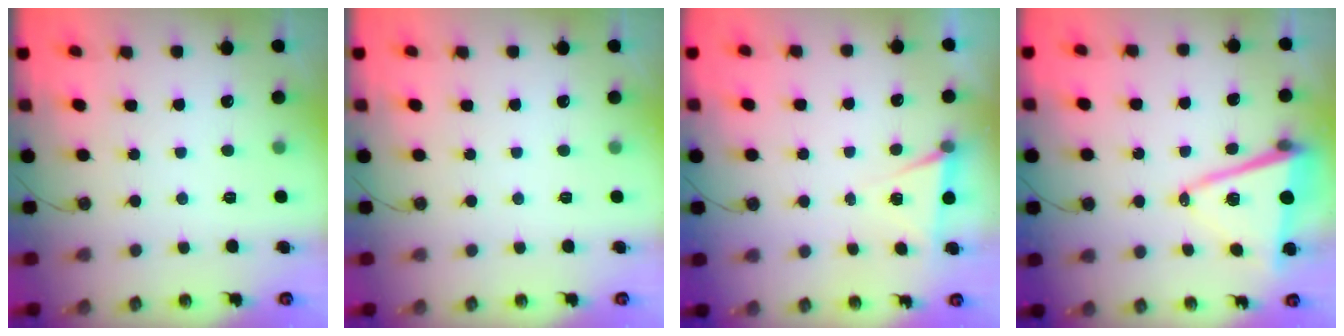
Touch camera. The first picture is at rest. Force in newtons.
{"total": 0.0}
{"total": 5.0, "press": 2.1, "slide": 4.5}
{"total": 11.3, "press": 11.1, "slide": 2.1}